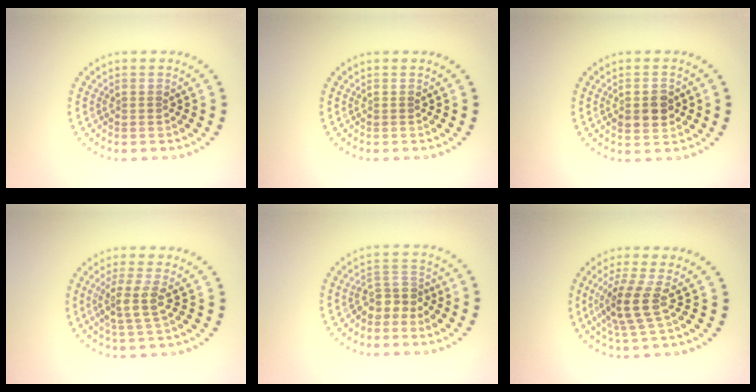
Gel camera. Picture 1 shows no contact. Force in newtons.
{"total": 0.0}
{"total": 2.9, "press": 2.9, "slide": 0.2}
{"total": 2.9, "press": 2.4, "slide": 1.6}
{"total": 2.6, "press": 2.1, "slide": 1.6}
{"total": 3.5, "press": 2.6, "slide": 2.3}